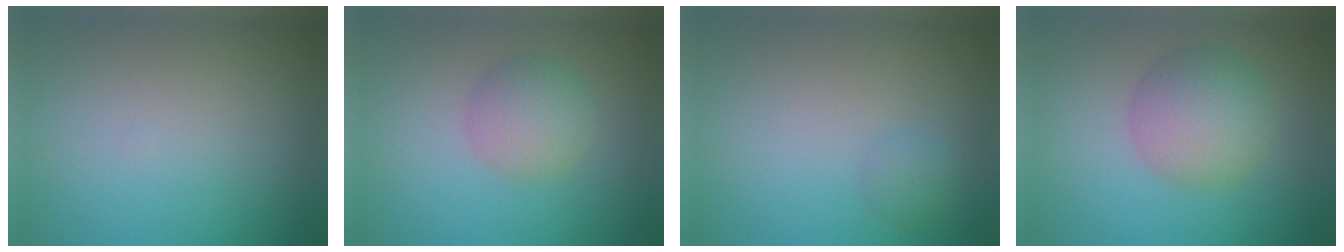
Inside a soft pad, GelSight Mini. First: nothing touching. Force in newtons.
{"total": 3.5, "press": 3.5, "slide": 0.1}
{"total": 1.3, "press": 1.2, "slide": 0.1}
{"total": 5.6, "press": 5.6, "slide": 0.1}